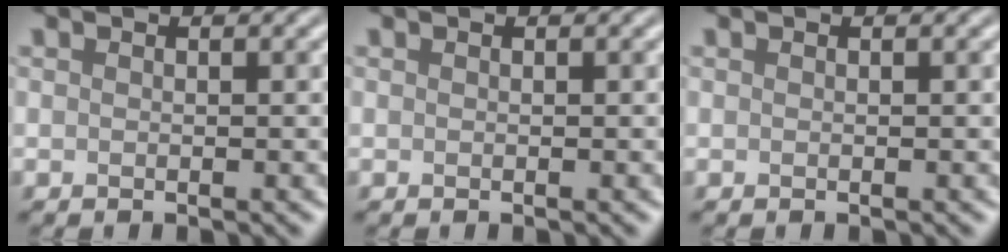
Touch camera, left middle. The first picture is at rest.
{"total": 0.0}
{"total": 0.0}